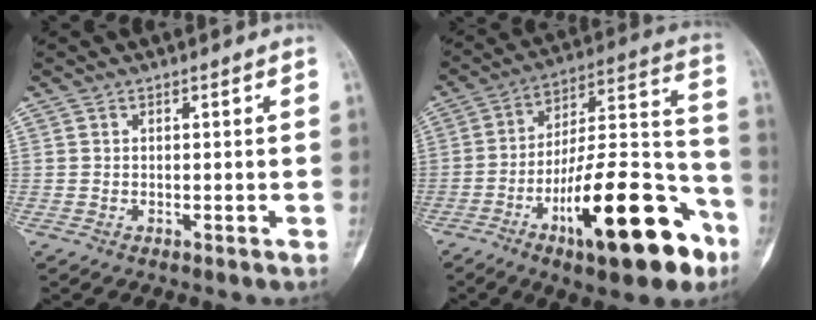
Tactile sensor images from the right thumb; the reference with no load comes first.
{"total": 25.7, "force": [-12.3, 8.5, 20.9], "torque": [-0.293, 0.077, -0.189]}